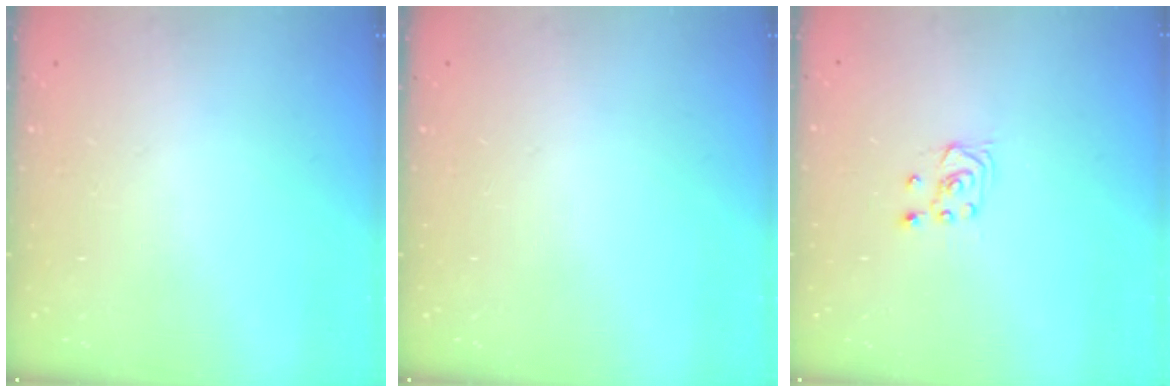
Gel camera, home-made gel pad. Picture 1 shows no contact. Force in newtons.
{"total": 0.0}
{"total": 3.5, "press": 3.4, "slide": 0.8}